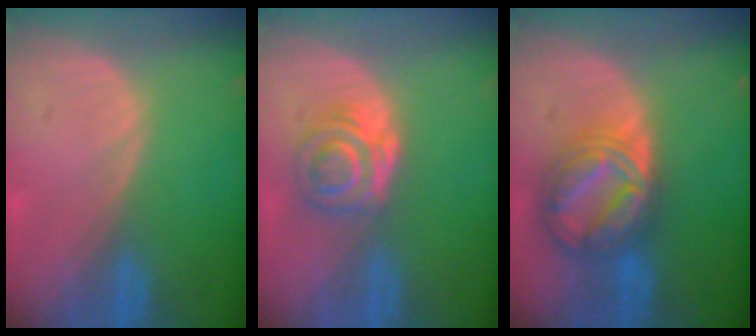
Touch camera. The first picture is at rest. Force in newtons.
{"total": 6.3, "press": 5.2, "slide": 3.5}
{"total": 9.1, "press": 9.1, "slide": 0.6}